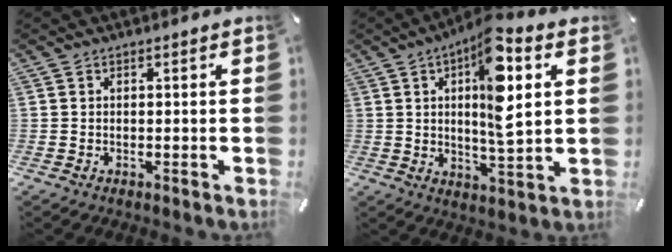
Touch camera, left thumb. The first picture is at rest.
{"total": 13.9, "force": [4.4, 4.1, 12.5], "torque": [-0.202, -0.018, 0.067]}